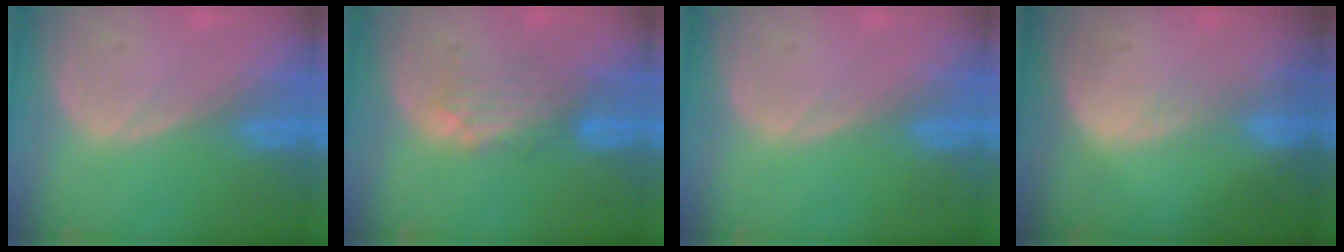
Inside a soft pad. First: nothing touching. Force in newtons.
{"total": 4.4, "press": 3.8, "slide": 2.2}
{"total": 0.0}
{"total": 1.3, "press": 1.3, "slide": 0.1}